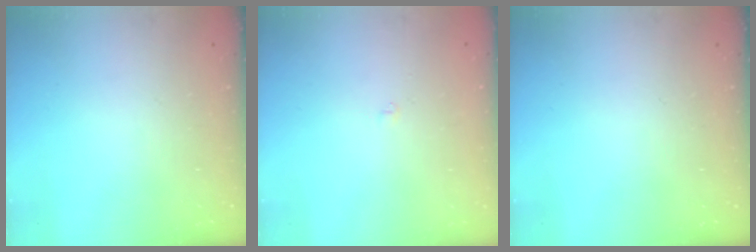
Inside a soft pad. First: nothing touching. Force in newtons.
{"total": 1.7, "press": 1.7, "slide": 0.3}
{"total": 0.0}